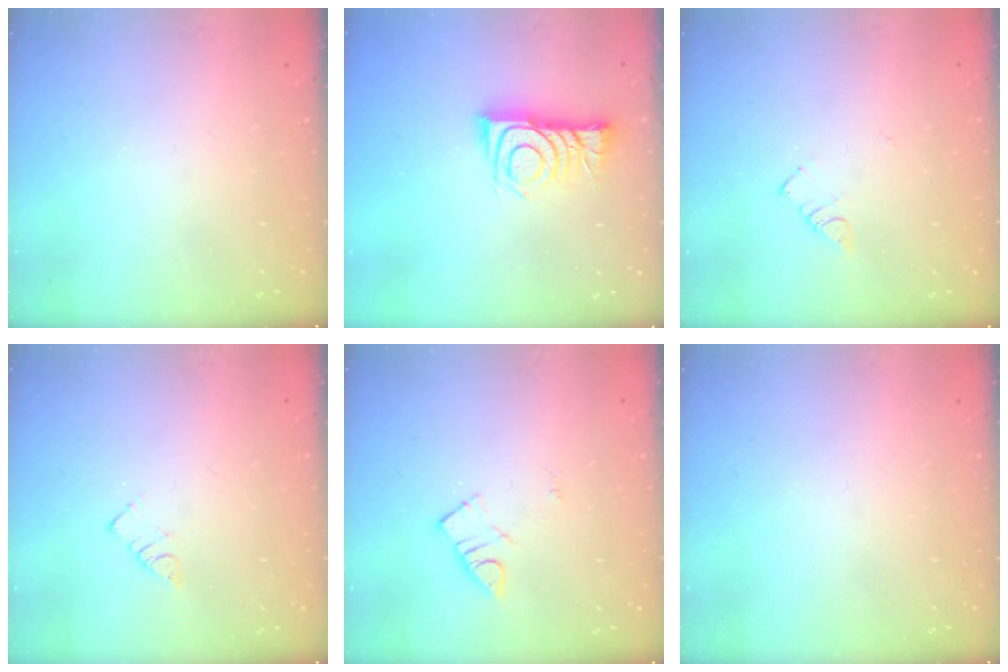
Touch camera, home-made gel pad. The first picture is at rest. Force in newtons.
{"total": 9.9, "press": 9.9, "slide": 0.4}
{"total": 3.0, "press": 2.9, "slide": 0.4}
{"total": 2.5, "press": 2.5, "slide": 0.1}
{"total": 3.4, "press": 3.4, "slide": 0.5}
{"total": 0.0}